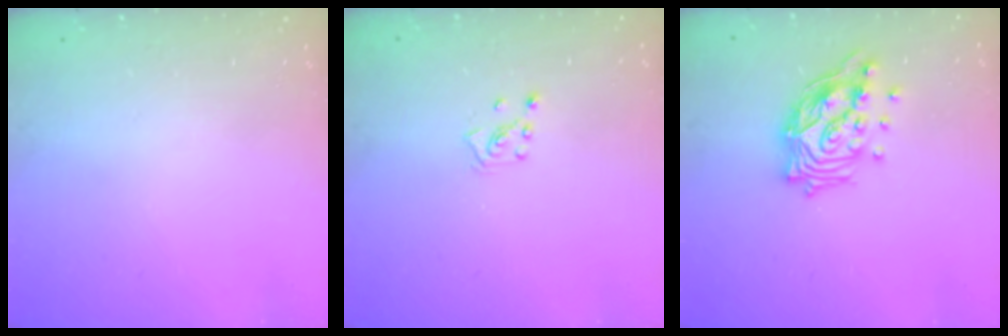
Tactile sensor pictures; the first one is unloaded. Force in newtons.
{"total": 2.8, "press": 2.8, "slide": 0.2}
{"total": 15.2, "press": 15.2, "slide": 1.1}